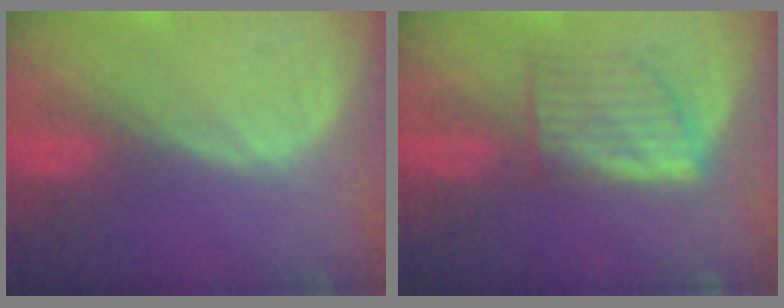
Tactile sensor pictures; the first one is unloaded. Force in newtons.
{"total": 5.5, "press": 5.5, "slide": 0.4}